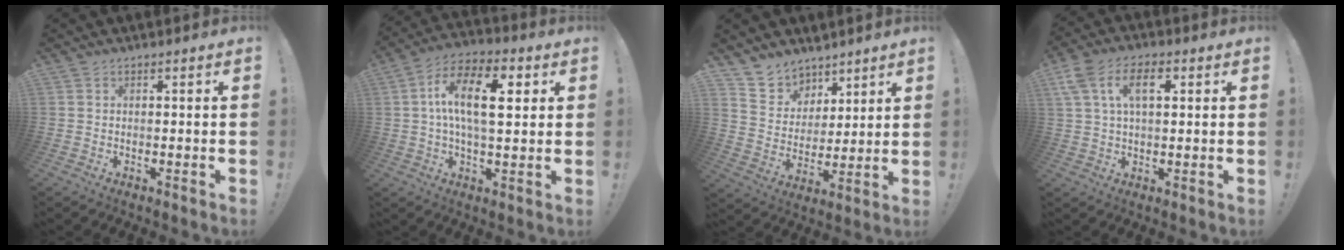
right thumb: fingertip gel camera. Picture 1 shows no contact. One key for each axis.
{"total": 16.1, "fx": 3.0, "fy": 7.6, "fz": 13.9, "tx": -0.234, "ty": 0.007, "tz": 0.043}
{"total": 8.7, "fx": 6.5, "fy": 5.7, "fz": 0.1, "tx": -0.017, "ty": -0.062, "tz": 0.133}
{"total": 9.9, "fx": 3.1, "fy": 5.7, "fz": 7.5, "tx": -0.146, "ty": 0.010, "tz": 0.053}